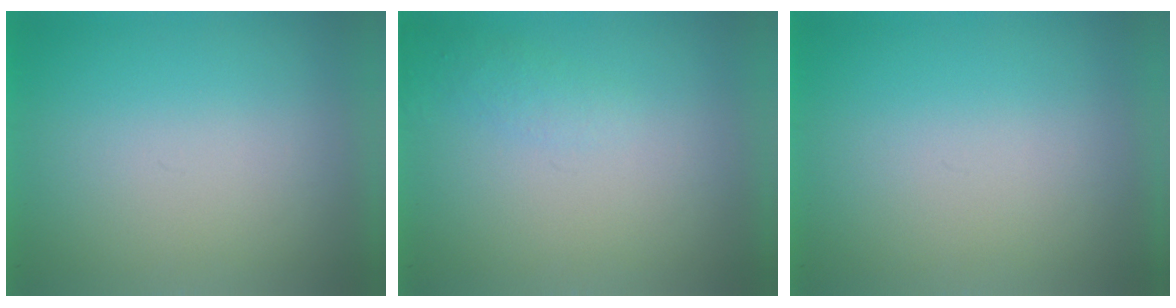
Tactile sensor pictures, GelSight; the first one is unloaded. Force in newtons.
{"total": 1.3}
{"total": 0.0}